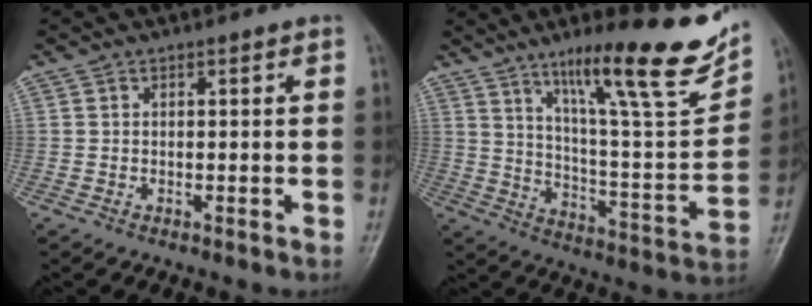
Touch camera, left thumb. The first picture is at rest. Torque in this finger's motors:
{"motor_torque": [0.60, 0.21, 1.47, -1.29, 0.23]}